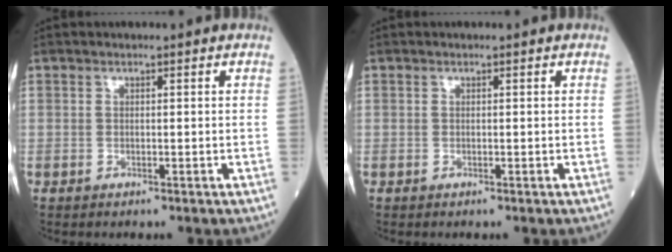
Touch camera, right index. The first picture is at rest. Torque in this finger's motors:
{"motor_torque": [0.04, 0.03, -0.01, -0.01]}